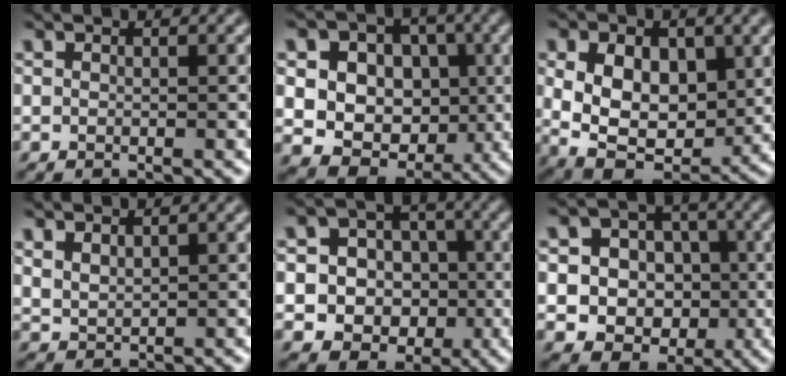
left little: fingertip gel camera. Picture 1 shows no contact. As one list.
[{"total": 12.5, "force": [1.5, 10.6, 6.5], "torque": [-0.116, 0.033, 0.009]}, {"total": 9.0, "force": [0.3, 6.0, 6.7], "torque": [-0.113, -0.010, 0.004]}, {"total": 1.8, "force": [1.0, 1.0, 1.1], "torque": [-0.029, -0.001, 0.023]}, {"total": 10.4, "force": [-2.7, 9.5, 3.2], "torque": [-0.061, 0.024, -0.068]}, {"total": 10.4, "force": [-1.6, 9.6, 3.7], "torque": [-0.075, 0.039, -0.051]}]